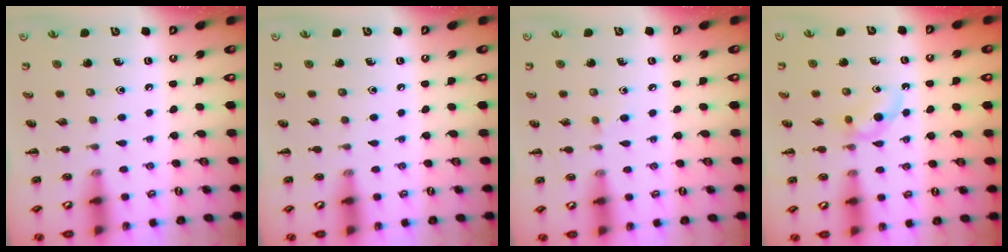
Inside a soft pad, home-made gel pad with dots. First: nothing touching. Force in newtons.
{"total": 0.0}
{"total": 1.6, "press": 1.4, "slide": 0.8}
{"total": 3.6, "press": 3.3, "slide": 1.6}